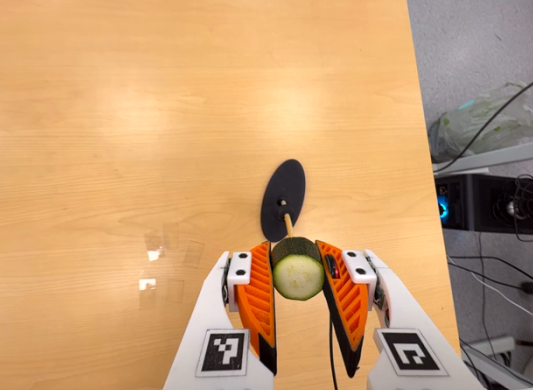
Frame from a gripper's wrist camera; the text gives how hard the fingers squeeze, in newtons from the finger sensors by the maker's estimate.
{"total": 9.9, "left": 9.6, "right": 10.3}